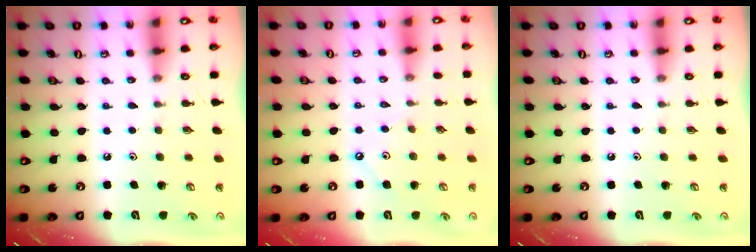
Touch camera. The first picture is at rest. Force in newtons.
{"total": 3.0, "press": 3.0, "slide": 0.4}
{"total": 0.0}